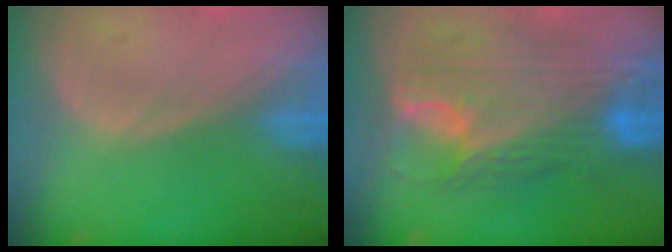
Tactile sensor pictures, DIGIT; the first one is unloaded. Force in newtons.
{"total": 11.9, "press": 11.8, "slide": 1.0}